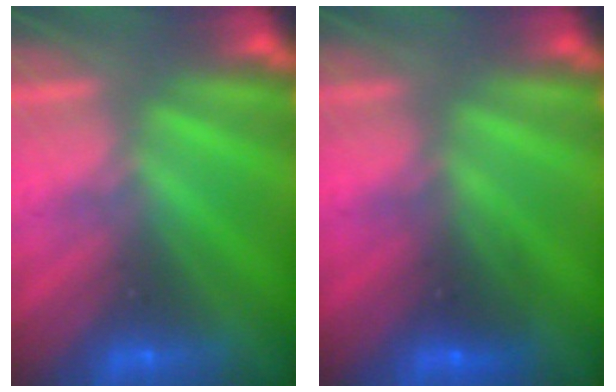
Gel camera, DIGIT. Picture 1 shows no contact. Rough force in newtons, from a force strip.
{"total": 2.8}